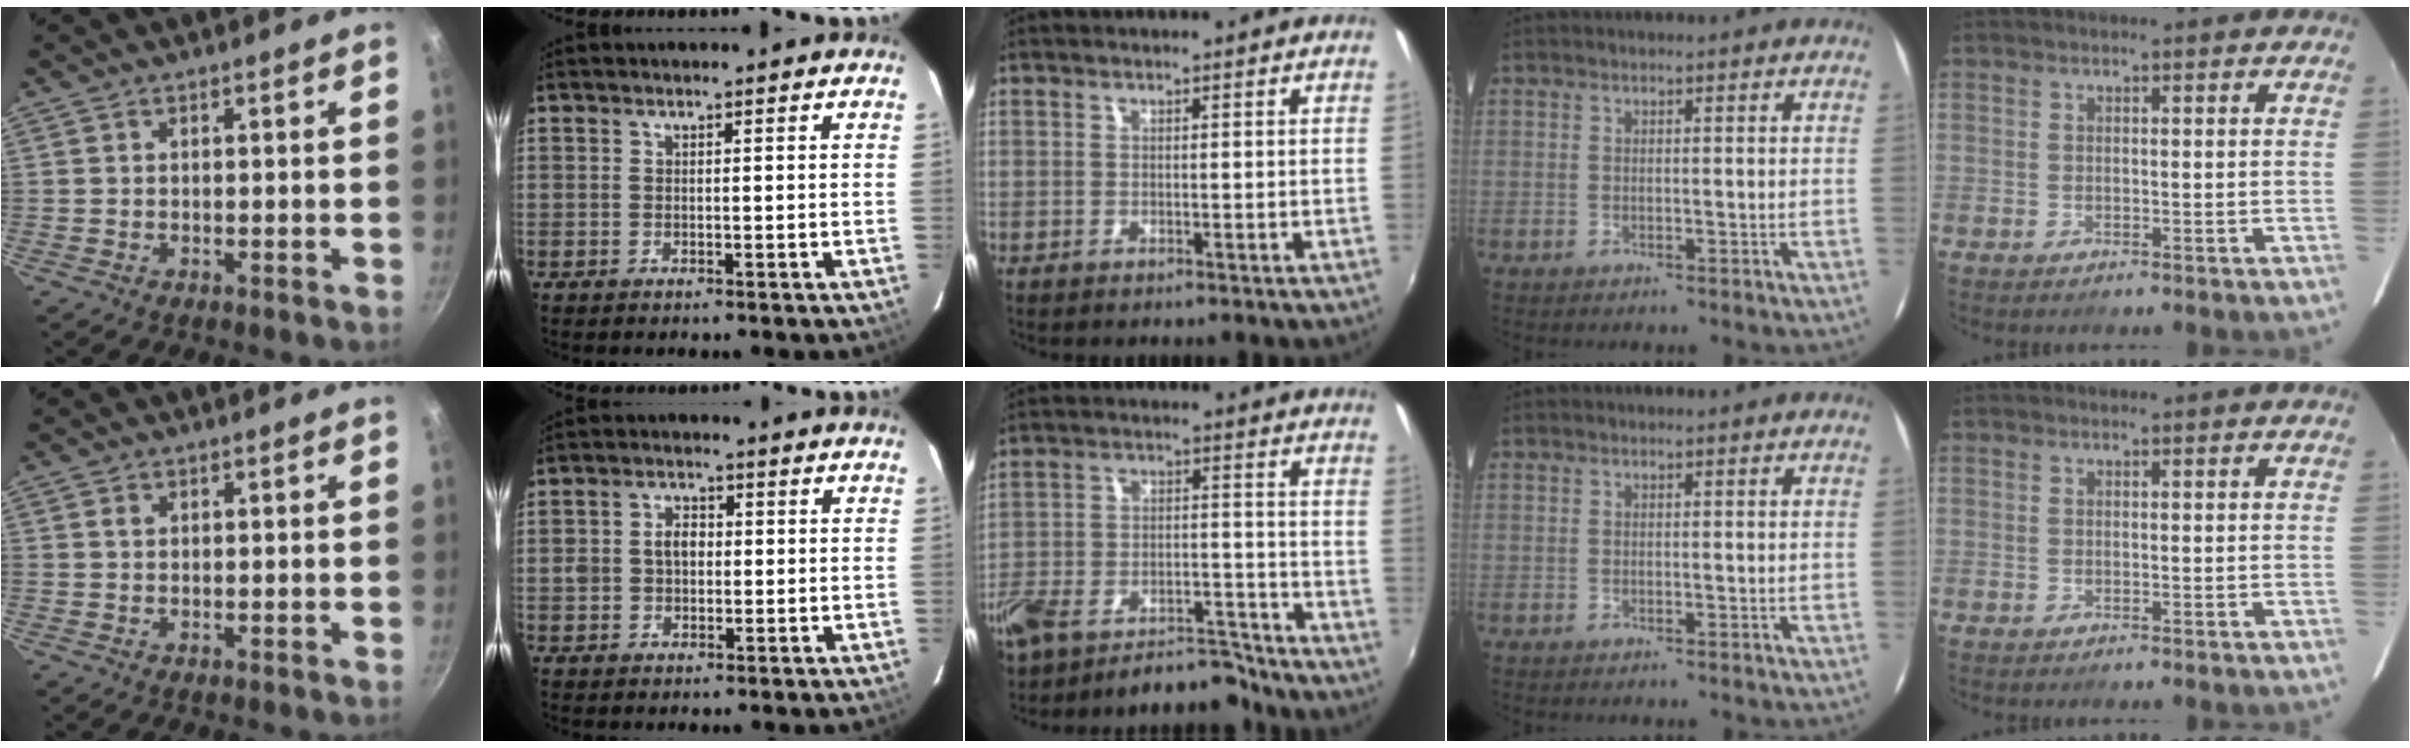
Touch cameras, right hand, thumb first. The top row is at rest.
{"thumb": {"total": 1.1, "force": [0.3, 0.8, 0.7], "torque": [-0.011, 0.003, 0.003]}, "index": {"total": 4.3, "force": [0.0, 3.5, 2.5], "torque": [-0.045, 0.012, 0.002]}, "middle": {"total": 13.2, "force": [-11.7, 4.4, 4.1], "torque": [-0.088, 0.019, -0.173]}}